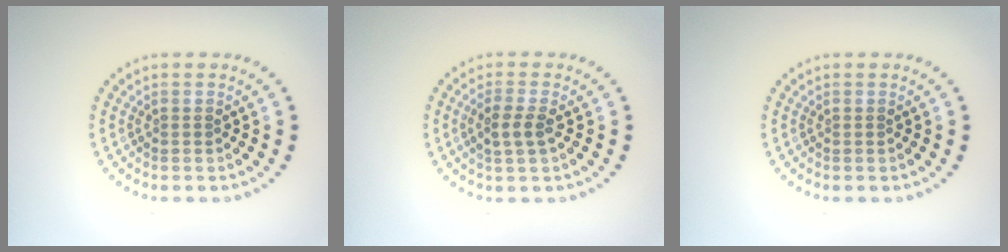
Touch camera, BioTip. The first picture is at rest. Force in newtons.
{"total": 2.0, "press": 2.0, "slide": 0.6}
{"total": 0.0}